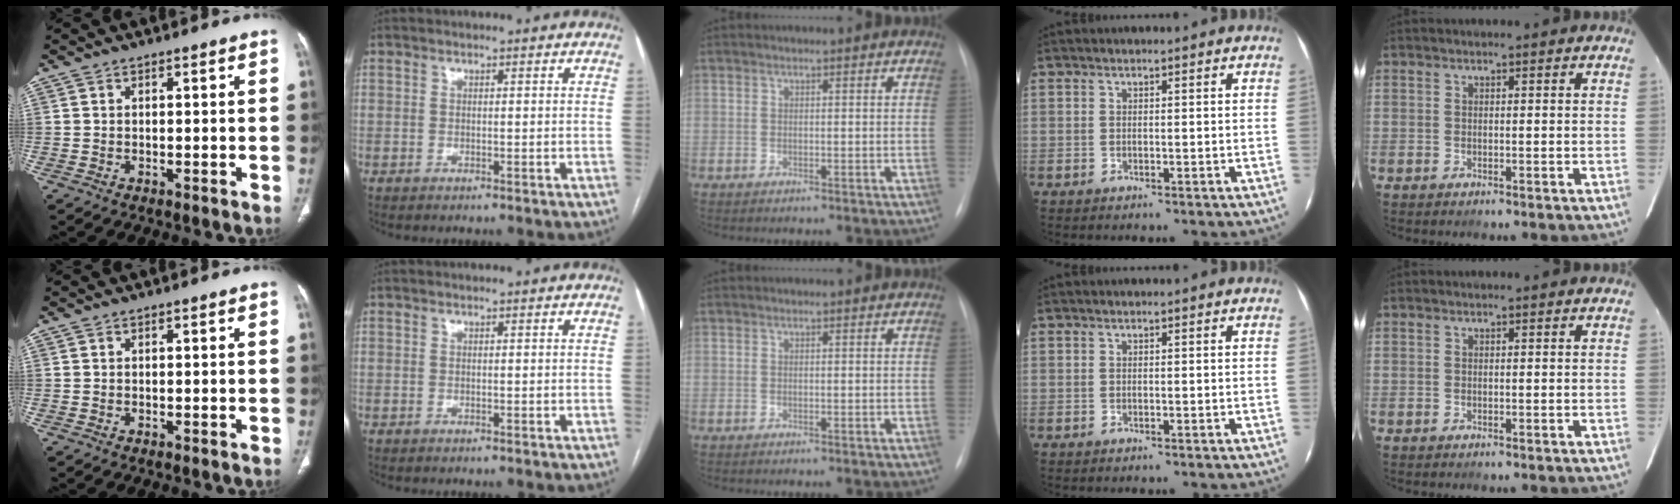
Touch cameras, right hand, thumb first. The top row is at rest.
{}